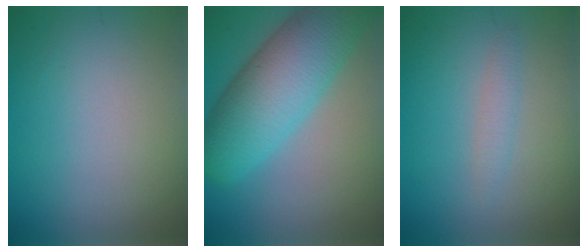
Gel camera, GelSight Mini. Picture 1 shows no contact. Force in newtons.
{"total": 9.4, "press": 9.4, "slide": 0.4}
{"total": 1.3, "press": 1.3, "slide": 0.0}